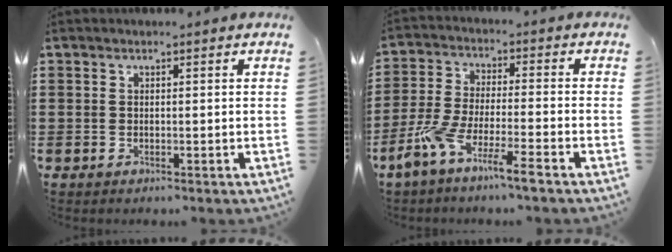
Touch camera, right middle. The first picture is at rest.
{"total": 7.6, "force": [-5.8, 0.0, 4.9], "torque": [-0.120, -0.015, -0.118]}